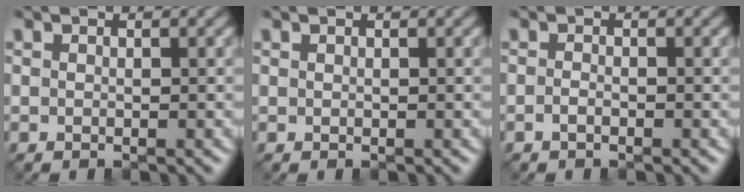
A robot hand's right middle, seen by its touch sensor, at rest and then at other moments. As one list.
[{"total": 0.0}, {"total": 0.7, "force": [-0.4, 0.3, 0.5], "torque": [-0.012, -0.001, -0.010]}]